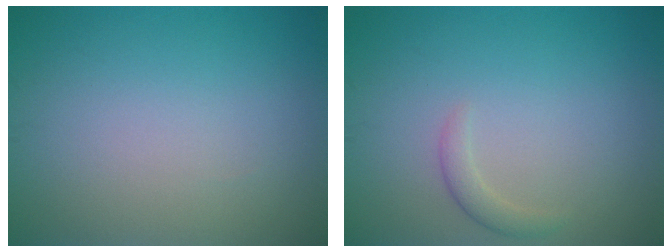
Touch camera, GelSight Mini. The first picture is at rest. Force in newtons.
{"total": 1.2, "press": 1.2, "slide": 0.1}